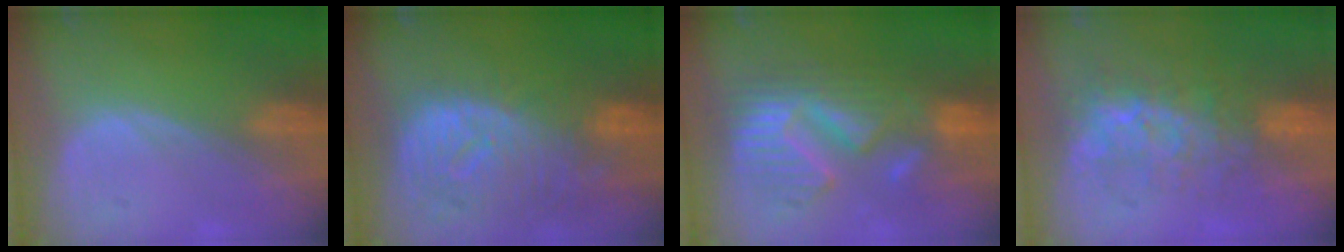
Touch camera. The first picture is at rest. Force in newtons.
{"total": 12.2, "press": 10.5, "slide": 6.2}
{"total": 11.0, "press": 11.0, "slide": 1.0}
{"total": 8.0, "press": 7.6, "slide": 2.5}